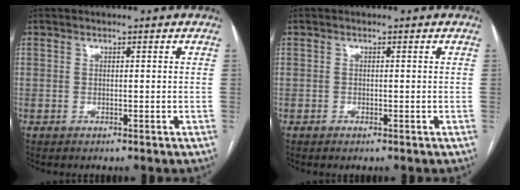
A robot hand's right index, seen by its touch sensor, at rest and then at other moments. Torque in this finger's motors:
{"motor_torque": [0.15, 0.10, -0.02, -0.01]}